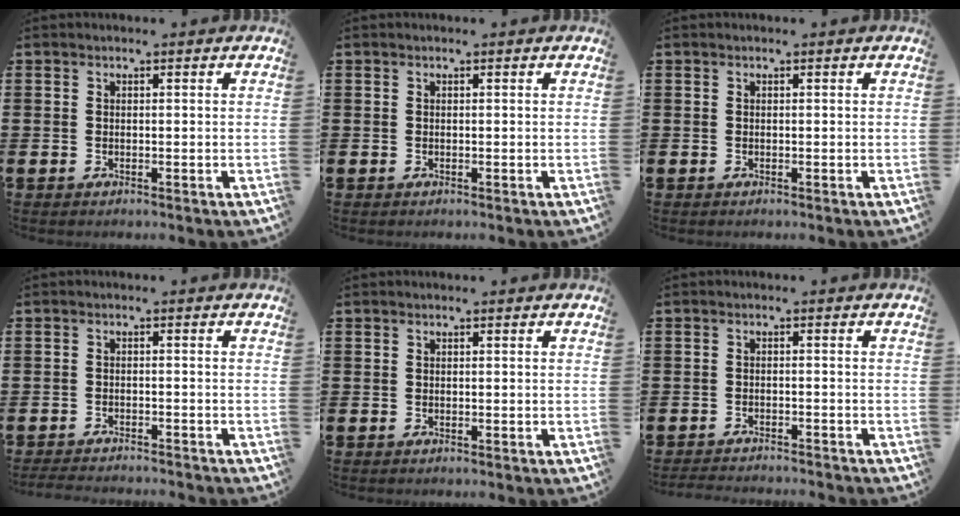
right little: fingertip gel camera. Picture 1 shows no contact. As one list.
[{"total": 0.0}, {"total": 0.0}, {"total": 1.8, "force": [-1.8, -0.1, 0.1], "torque": [-0.003, 0.002, -0.037]}, {"total": 0.0}, {"total": 1.7, "force": [-1.7, -0.1, 0.1], "torque": [-0.003, 0.003, -0.035]}]